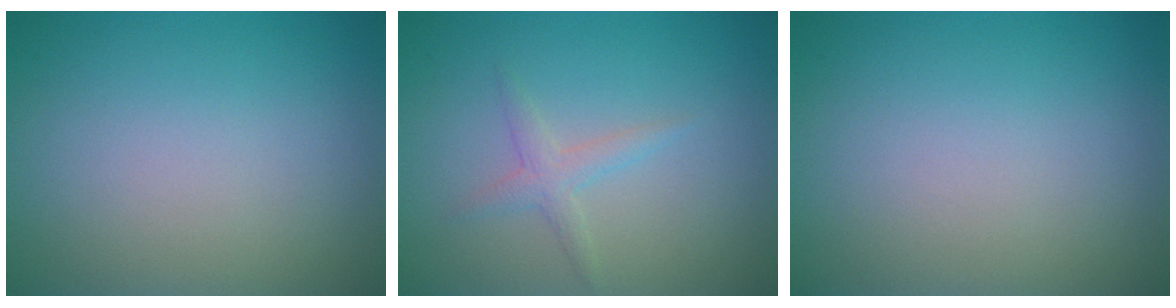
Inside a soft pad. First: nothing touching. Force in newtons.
{"total": 1.6, "press": 1.6, "slide": 0.1}
{"total": 0.0}